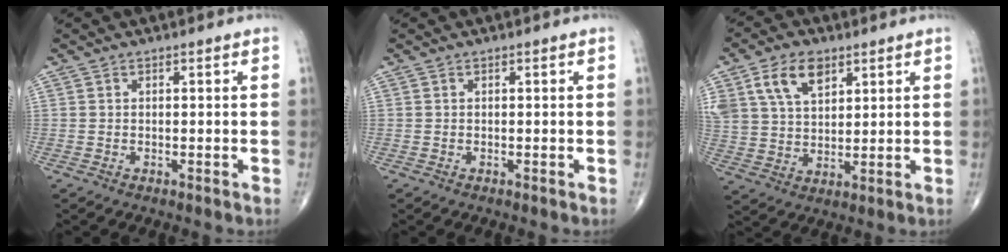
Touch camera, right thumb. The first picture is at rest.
{"total": 0.0}
{"total": 10.6, "force": [5.4, 6.4, 6.5], "torque": [-0.112, -0.014, 0.109]}